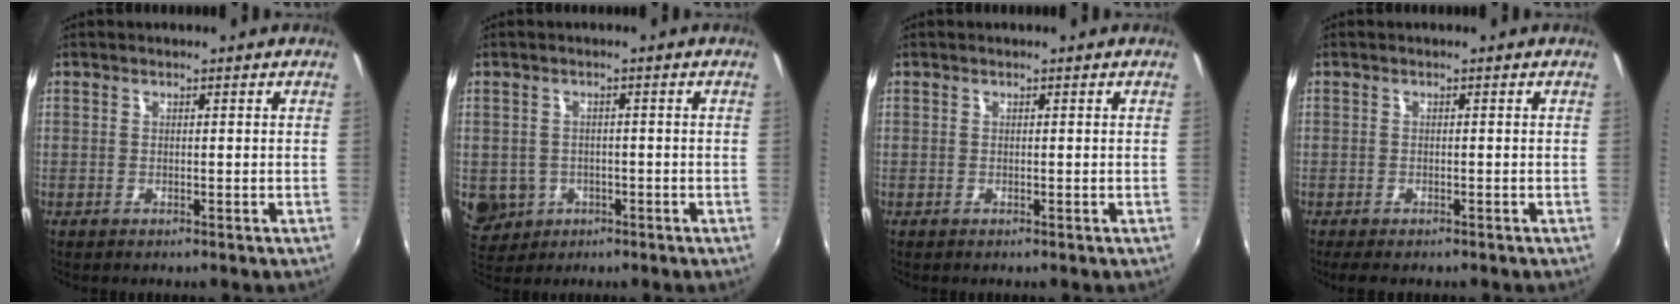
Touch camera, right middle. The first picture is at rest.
{"total": 6.2, "force": [-1.7, 5.7, 2.0], "torque": [-0.053, -0.001, -0.012]}
{"total": 0.0}
{"total": 2.9, "force": [-2.2, 1.2, 1.4], "torque": [-0.034, -0.013, -0.036]}